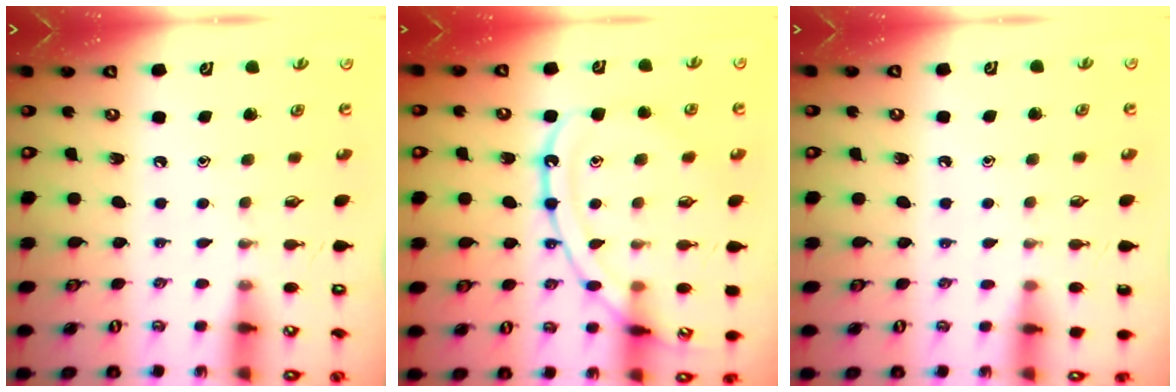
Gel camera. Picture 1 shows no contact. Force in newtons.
{"total": 14.3, "press": 14.3, "slide": 1.3}
{"total": 3.0, "press": 3.0, "slide": 0.4}